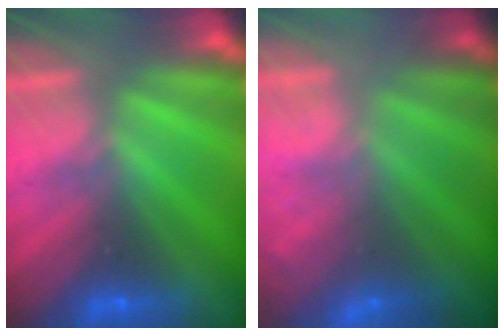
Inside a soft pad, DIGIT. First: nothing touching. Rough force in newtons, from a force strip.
{"total": 5.7}